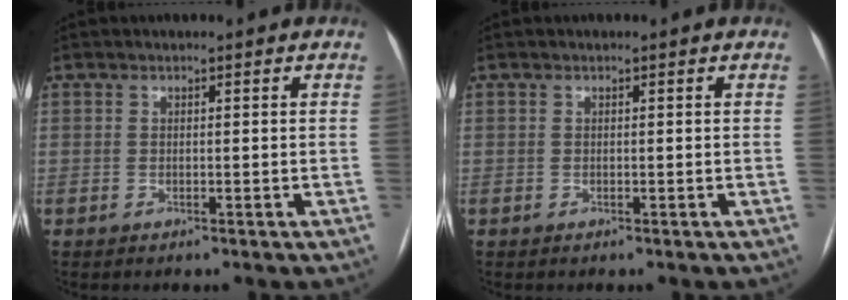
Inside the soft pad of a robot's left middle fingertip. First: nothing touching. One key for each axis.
{"total": 0.0}